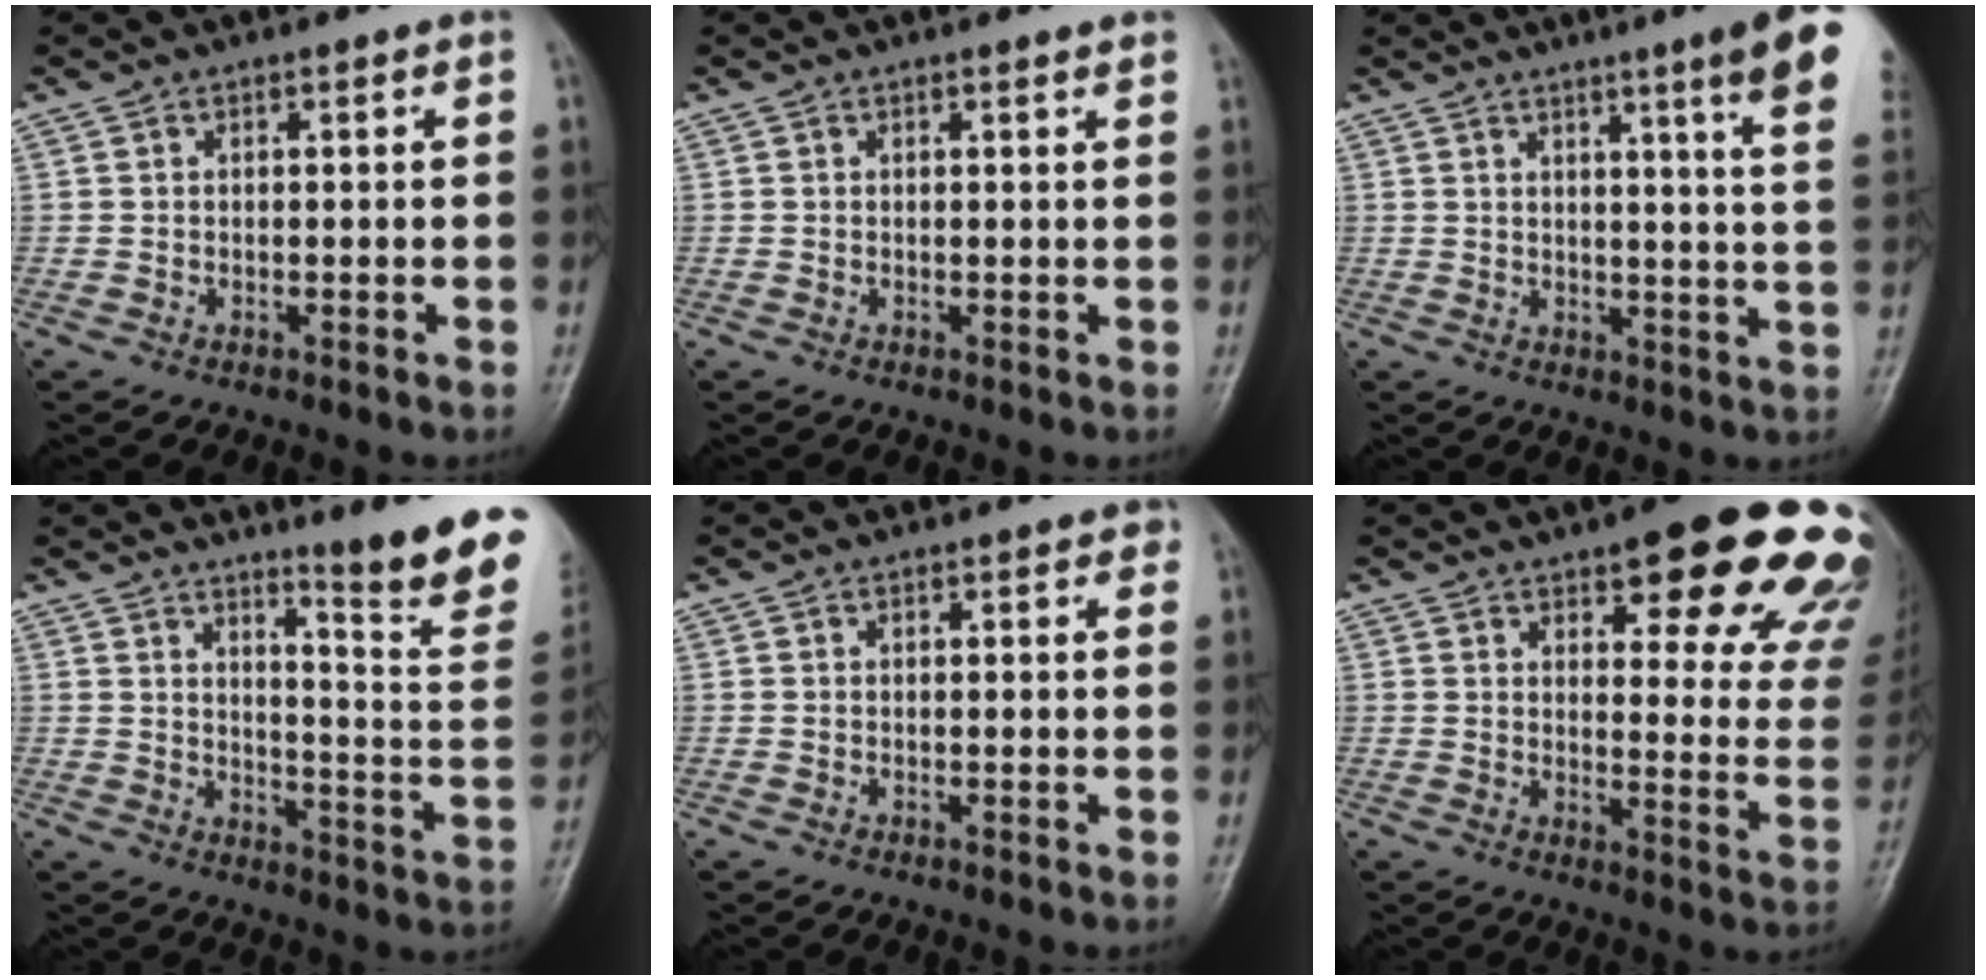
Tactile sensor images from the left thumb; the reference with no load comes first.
{"total": 1.1, "force": [0.9, -0.1, 0.6], "torque": [-0.007, -0.001, 0.011]}
{"total": 13.0, "force": [7.3, 0.3, 10.8], "torque": [-0.132, -0.032, 0.078]}
{"total": 16.0, "force": [11.3, 1.3, 11.3], "torque": [-0.121, -0.095, 0.151]}
{"total": 1.1, "force": [0.5, 0.7, 0.6], "torque": [0.007, 0.002, 0.003]}
{"total": 23.5, "force": [15.0, 7.8, 16.4], "torque": [-0.154, -0.060, 0.177]}